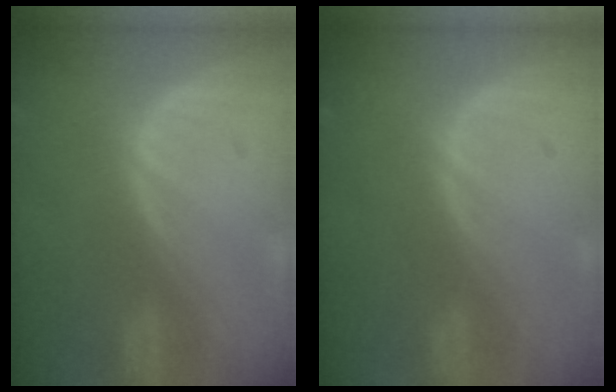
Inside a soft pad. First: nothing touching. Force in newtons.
{"total": 0.0}